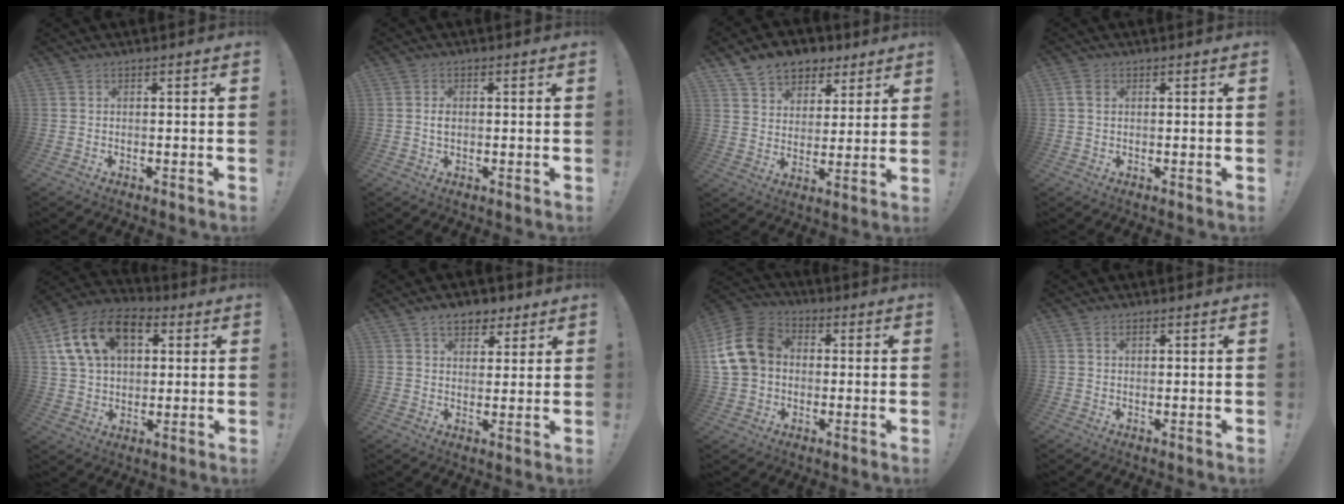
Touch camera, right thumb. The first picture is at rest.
{"total": 1.9, "force": [0.1, 1.3, 1.3], "torque": [-0.019, 0.003, 0.000]}
{"total": 10.8, "force": [7.4, 7.2, 2.8], "torque": [-0.039, -0.051, 0.143]}
{"total": 2.6, "force": [0.9, 1.8, 1.7], "torque": [-0.029, 0.006, 0.016]}
{"total": 17.9, "force": [7.1, 12.1, 11.2], "torque": [-0.182, -0.015, 0.131]}
{"total": 7.8, "force": [4.8, 5.2, 3.2], "torque": [-0.035, -0.021, 0.089]}
{"total": 16.0, "force": [2.3, 12.7, 9.5], "torque": [-0.169, 0.010, 0.049]}
{"total": 1.5, "force": [0.8, 0.9, 0.7], "torque": [-0.007, 0.000, 0.014]}